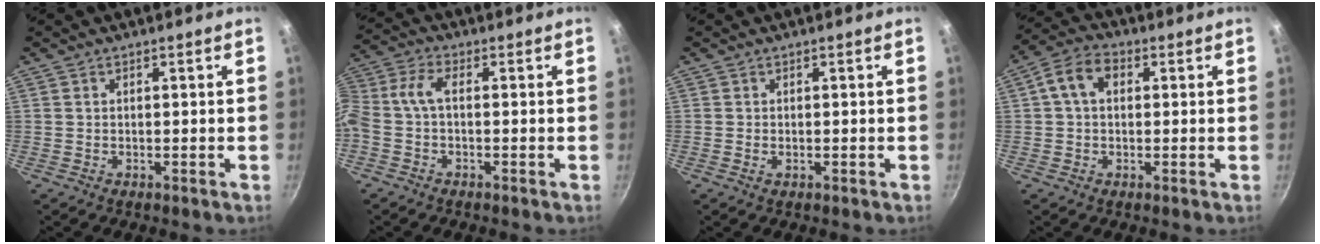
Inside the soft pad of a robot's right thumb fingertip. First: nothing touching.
{"total": 6.4, "force": [-0.8, 3.4, 5.3], "torque": [-0.133, 0.028, -0.032]}
{"total": 0.7, "force": [-0.2, 0.4, 0.6], "torque": [-0.011, 0.000, -0.003]}
{"total": 4.9, "force": [0.9, 3.4, 3.4], "torque": [-0.065, 0.014, 0.008]}